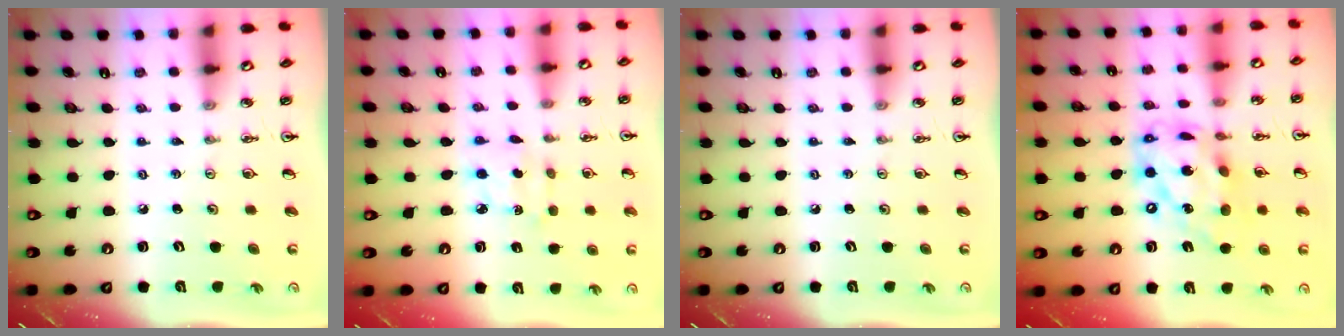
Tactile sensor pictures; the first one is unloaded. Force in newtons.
{"total": 2.8, "press": 2.8, "slide": 0.4}
{"total": 0.0}
{"total": 17.5, "press": 17.4, "slide": 1.4}